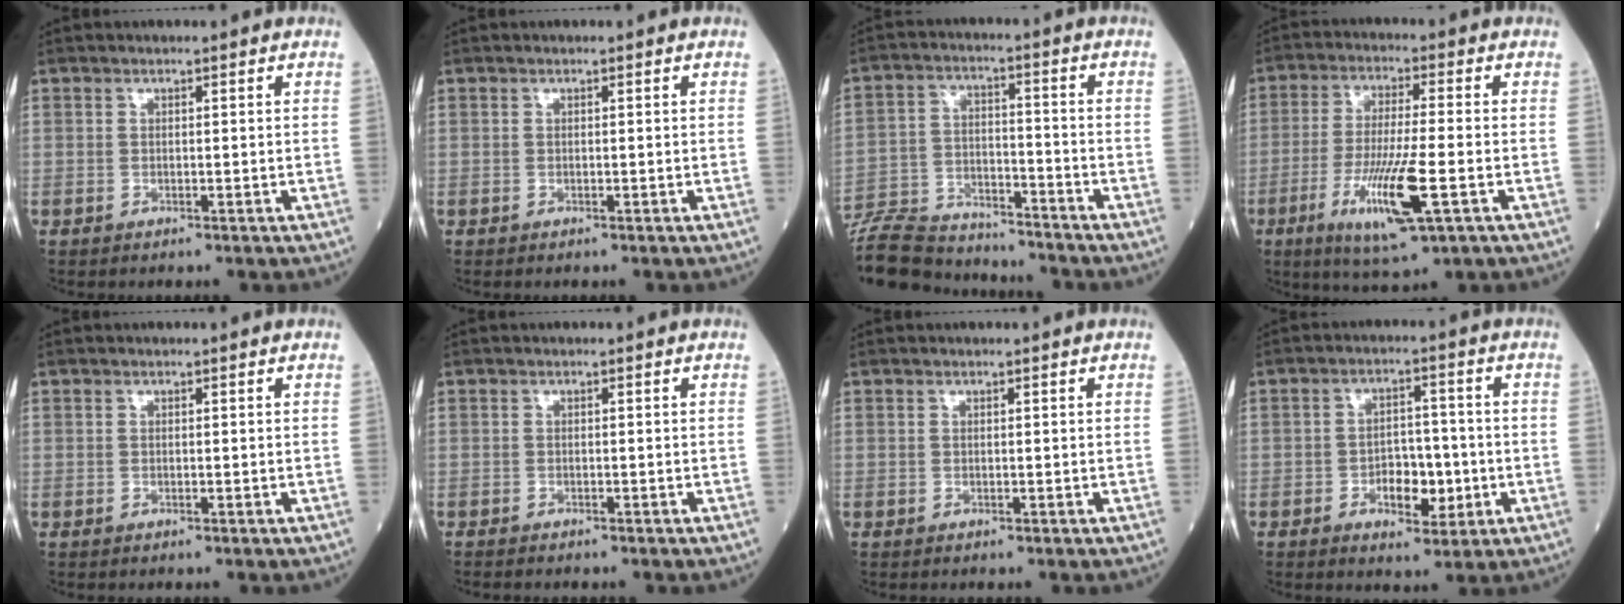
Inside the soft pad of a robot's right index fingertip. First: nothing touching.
{"total": 0.0}
{"total": 14.7, "force": [-13.9, 3.1, 3.7], "torque": [-0.071, 0.012, -0.232]}
{"total": 11.8, "force": [-4.1, 1.0, 11.1], "torque": [-0.216, -0.025, -0.073]}
{"total": 0.0}
{"total": 1.5, "force": [-1.4, 0.2, 0.6], "torque": [-0.014, -0.004, -0.018]}
{"total": 0.0}
{"total": 6.4, "force": [-1.8, 3.4, 5.2], "torque": [-0.077, 0.007, -0.024]}